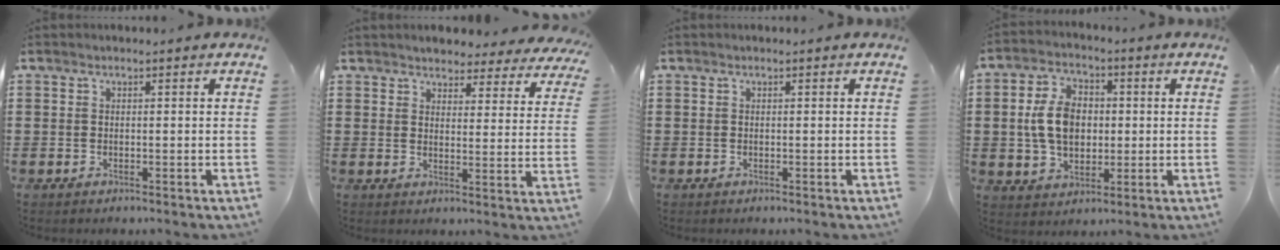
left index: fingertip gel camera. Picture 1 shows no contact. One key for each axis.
{"total": 3.7, "fx": 3.7, "fy": 0.2, "fz": 0.1, "tx": -0.014, "ty": -0.025, "tz": 0.063}
{"total": 0.0}
{"total": 8.3, "fx": 0.4, "fy": 5.6, "fz": 6.1, "tx": -0.143, "ty": 0.007, "tz": -0.001}